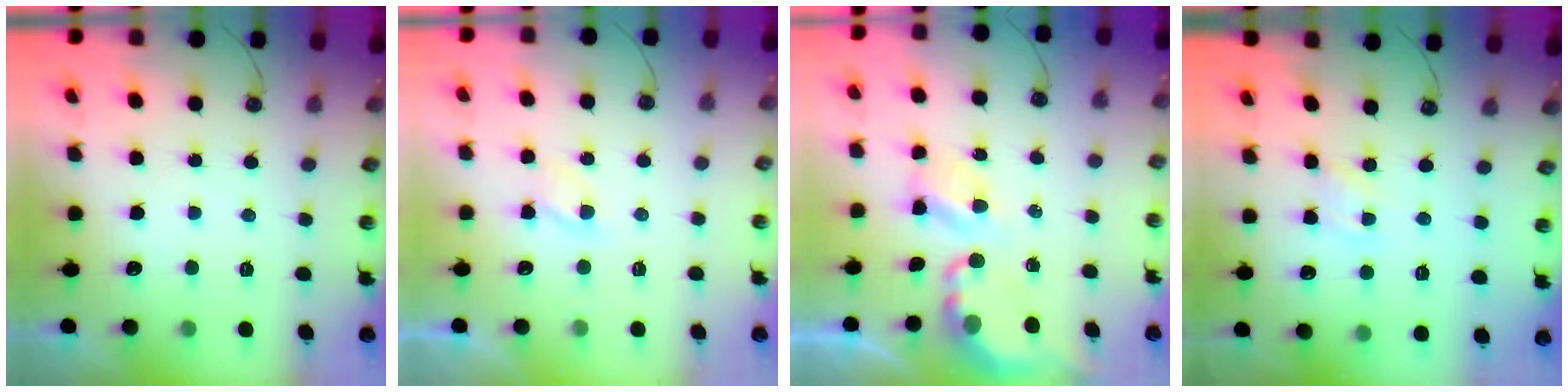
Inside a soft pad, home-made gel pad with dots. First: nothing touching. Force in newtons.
{"total": 2.9, "press": 2.8, "slide": 0.6}
{"total": 4.7, "press": 4.7, "slide": 0.2}
{"total": 1.7, "press": 1.6, "slide": 0.2}